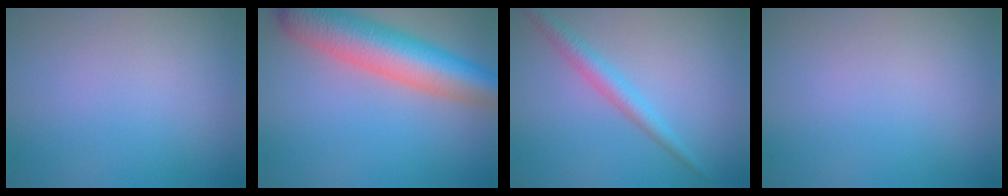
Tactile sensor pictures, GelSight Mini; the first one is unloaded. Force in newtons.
{"total": 8.5, "press": 8.5, "slide": 0.5}
{"total": 2.4, "press": 2.3, "slide": 0.2}
{"total": 0.0}